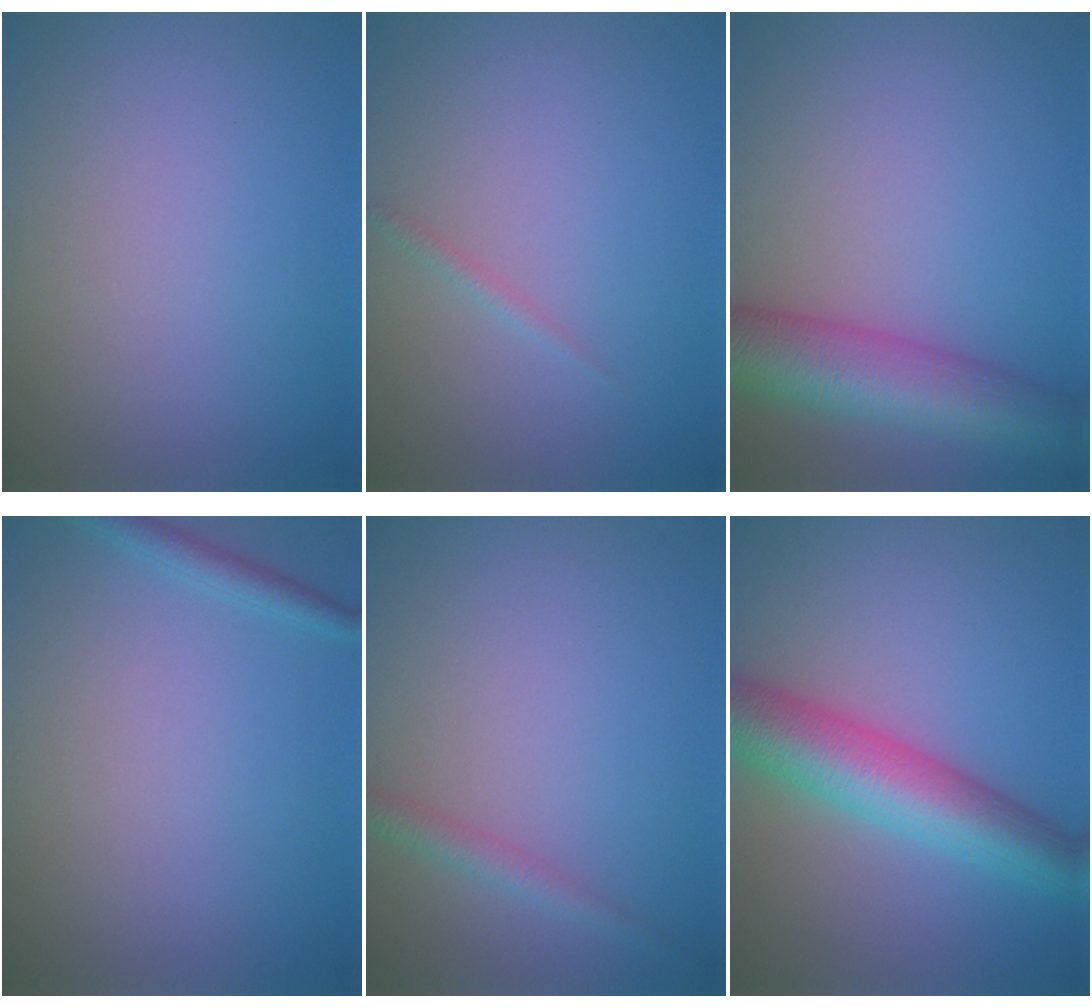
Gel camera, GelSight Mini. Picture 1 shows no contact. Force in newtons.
{"total": 0.7, "press": 0.7, "slide": 0.0}
{"total": 8.2, "press": 8.2, "slide": 0.4}
{"total": 1.5, "press": 1.4, "slide": 0.1}
{"total": 1.7, "press": 1.7, "slide": 0.1}
{"total": 7.9, "press": 7.9, "slide": 0.2}